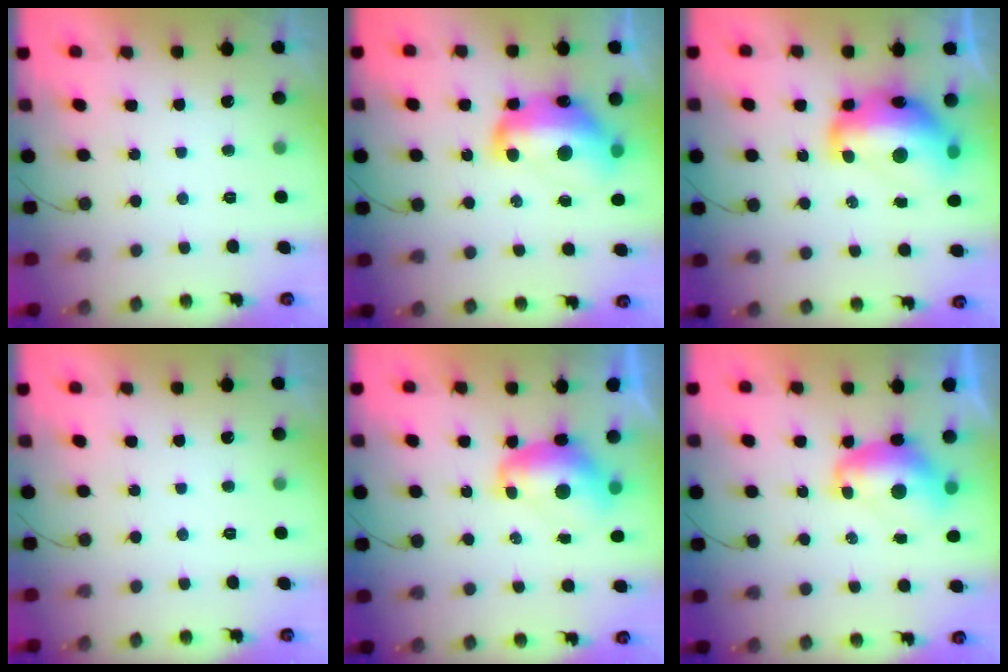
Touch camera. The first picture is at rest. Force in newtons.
{"total": 16.8, "press": 16.8, "slide": 1.2}
{"total": 18.0, "press": 17.9, "slide": 1.7}
{"total": 0.0}
{"total": 8.5, "press": 8.4, "slide": 0.9}
{"total": 8.5, "press": 8.4, "slide": 0.9}